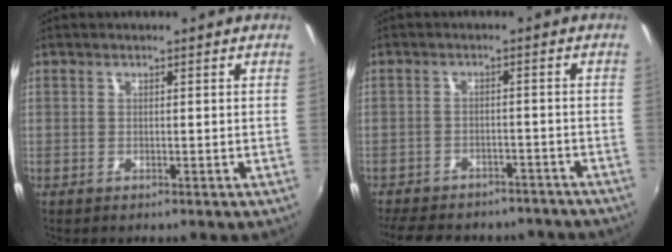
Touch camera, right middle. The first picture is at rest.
{"total": 16.9, "force": [-14.2, 6.5, 6.4], "torque": [-0.147, -0.002, -0.187]}